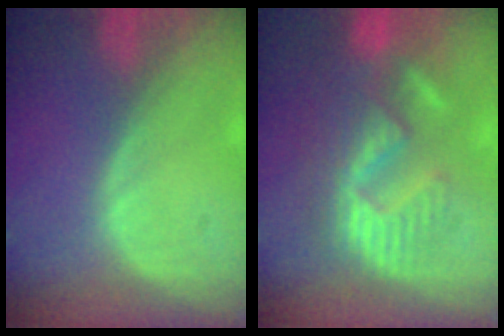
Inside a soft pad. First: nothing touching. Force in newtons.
{"total": 10.1, "press": 9.7, "slide": 2.9}